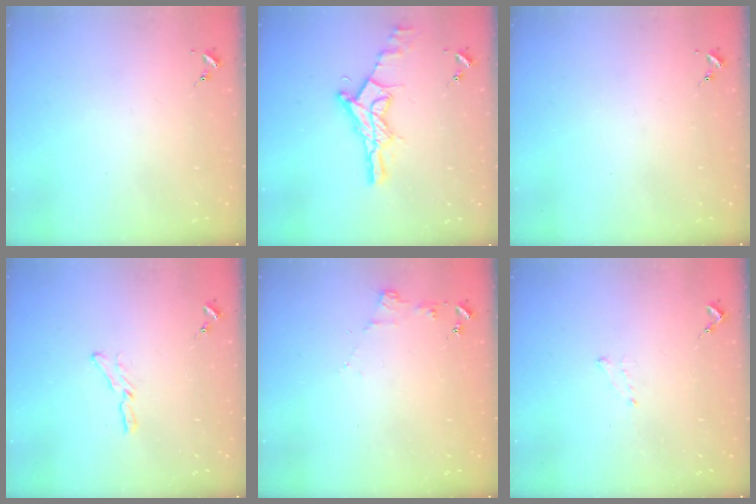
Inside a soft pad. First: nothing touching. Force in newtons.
{"total": 15.5, "press": 15.5, "slide": 1.2}
{"total": 0.0}
{"total": 5.9, "press": 5.9, "slide": 0.5}
{"total": 4.3, "press": 4.2, "slide": 0.5}
{"total": 4.5, "press": 4.5, "slide": 0.5}